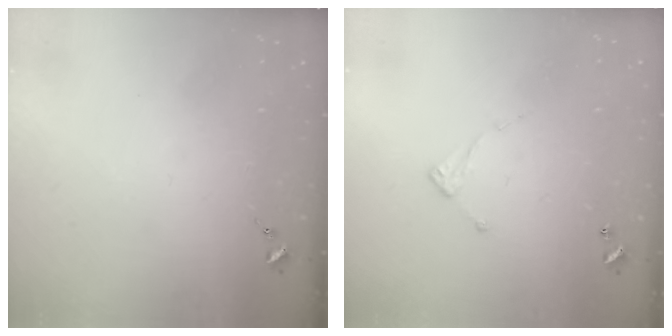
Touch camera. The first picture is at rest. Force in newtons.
{"total": 5.0, "press": 5.0, "slide": 0.4}